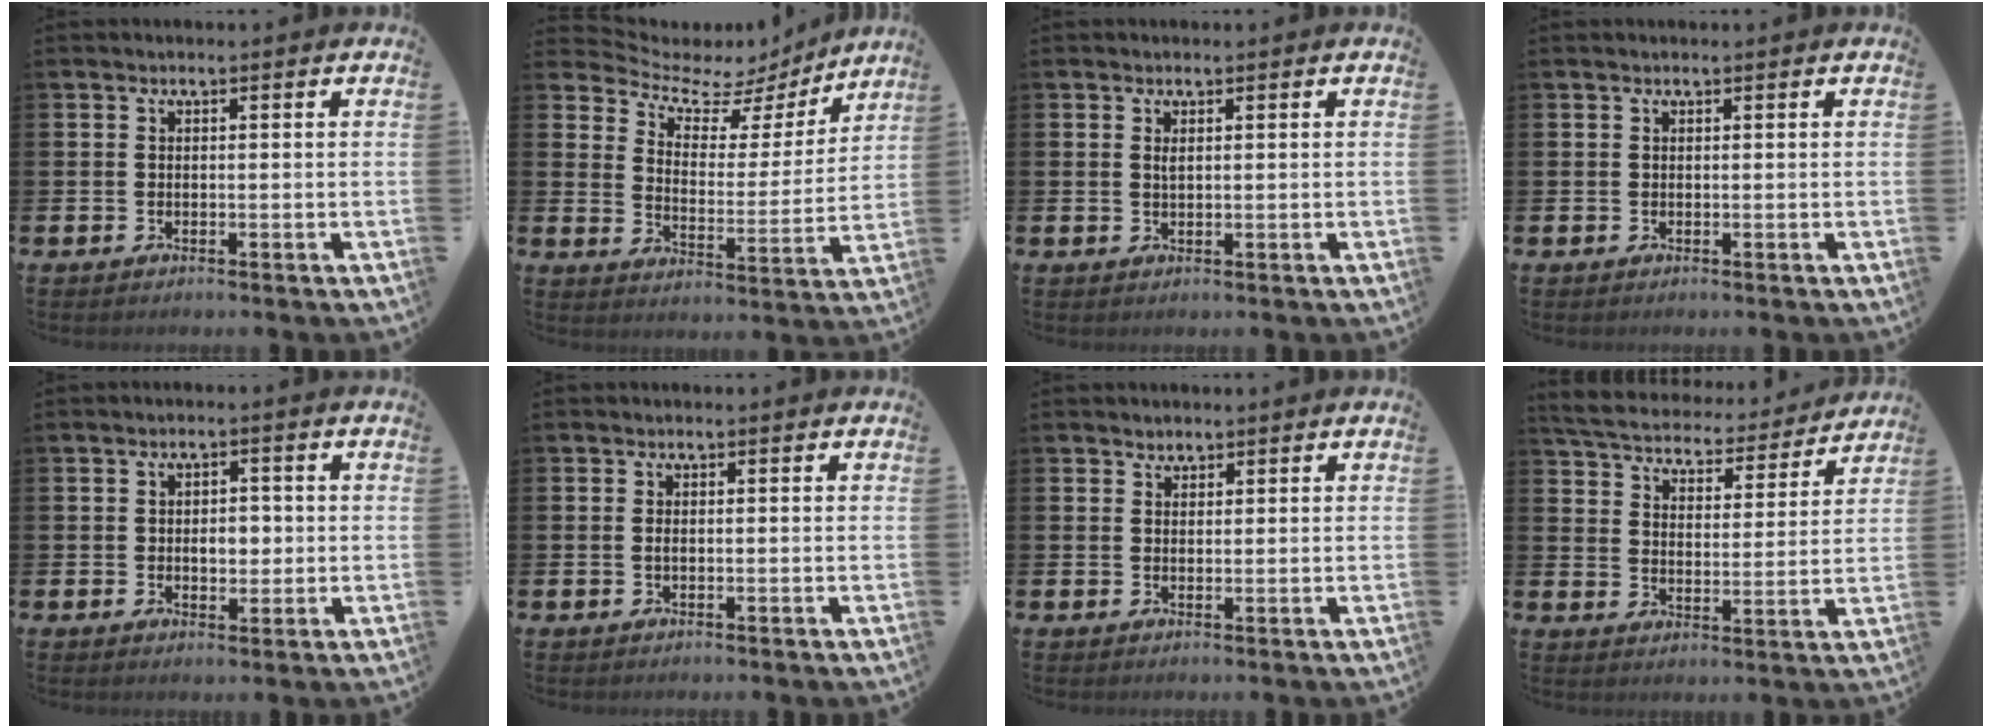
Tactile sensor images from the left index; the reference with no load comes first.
{"total": 6.3, "force": [5.2, 3.3, 1.3], "torque": [-0.049, -0.043, 0.083]}
{"total": 0.7, "force": [0.4, 0.2, 0.5], "torque": [-0.008, 0.001, 0.006]}
{"total": 0.0}
{"total": 2.6, "force": [-0.1, 2.0, 1.7], "torque": [-0.013, 0.000, -0.011]}
{"total": 0.6, "force": [0.0, 0.2, 0.6], "torque": [-0.010, 0.001, -0.001]}
{"total": 1.6, "force": [1.4, 0.6, -0.2], "torque": [0.015, 0.000, 0.025]}
{"total": 5.6, "force": [5.4, 1.1, 0.9], "torque": [-0.047, -0.043, 0.091]}